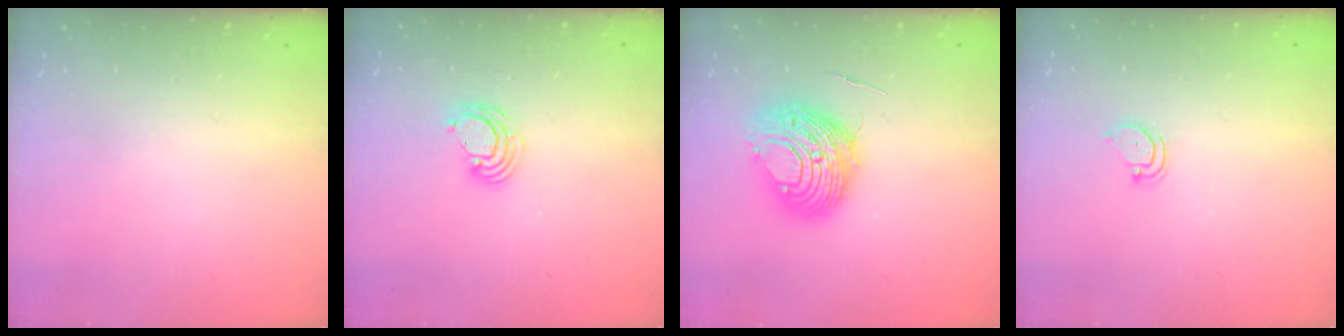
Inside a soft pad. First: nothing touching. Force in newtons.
{"total": 4.8, "press": 4.8, "slide": 0.2}
{"total": 11.2, "press": 11.2, "slide": 1.2}
{"total": 2.8, "press": 2.8, "slide": 0.2}